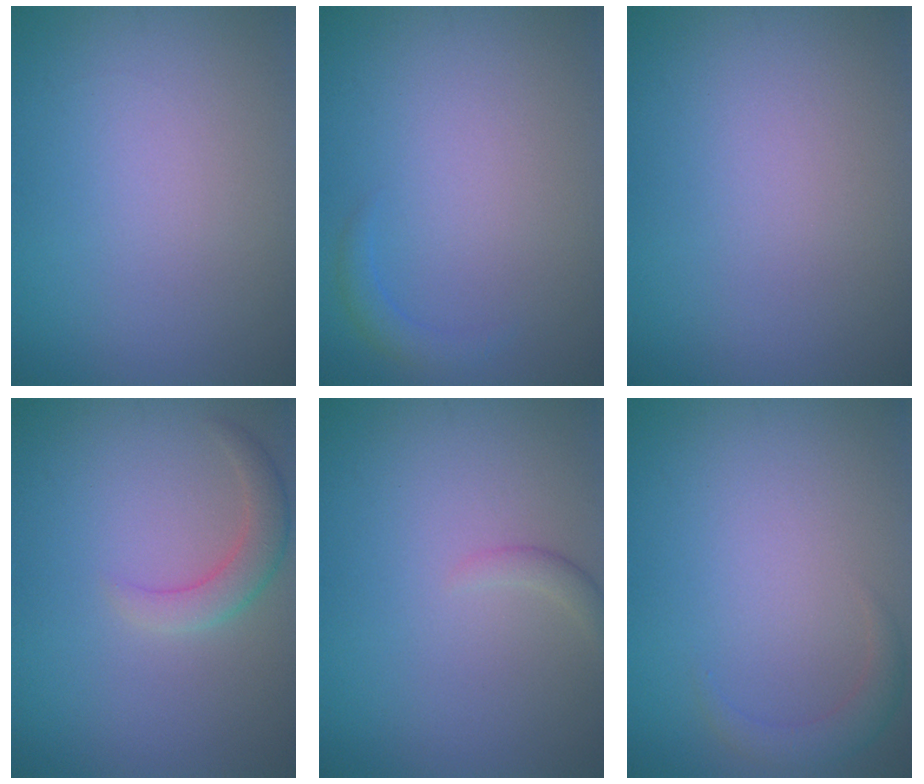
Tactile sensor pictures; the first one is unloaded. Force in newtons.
{"total": 1.2, "press": 1.2, "slide": 0.1}
{"total": 0.0}
{"total": 2.5, "press": 2.5, "slide": 0.2}
{"total": 1.1, "press": 1.1, "slide": 0.2}
{"total": 1.7, "press": 1.7, "slide": 0.1}